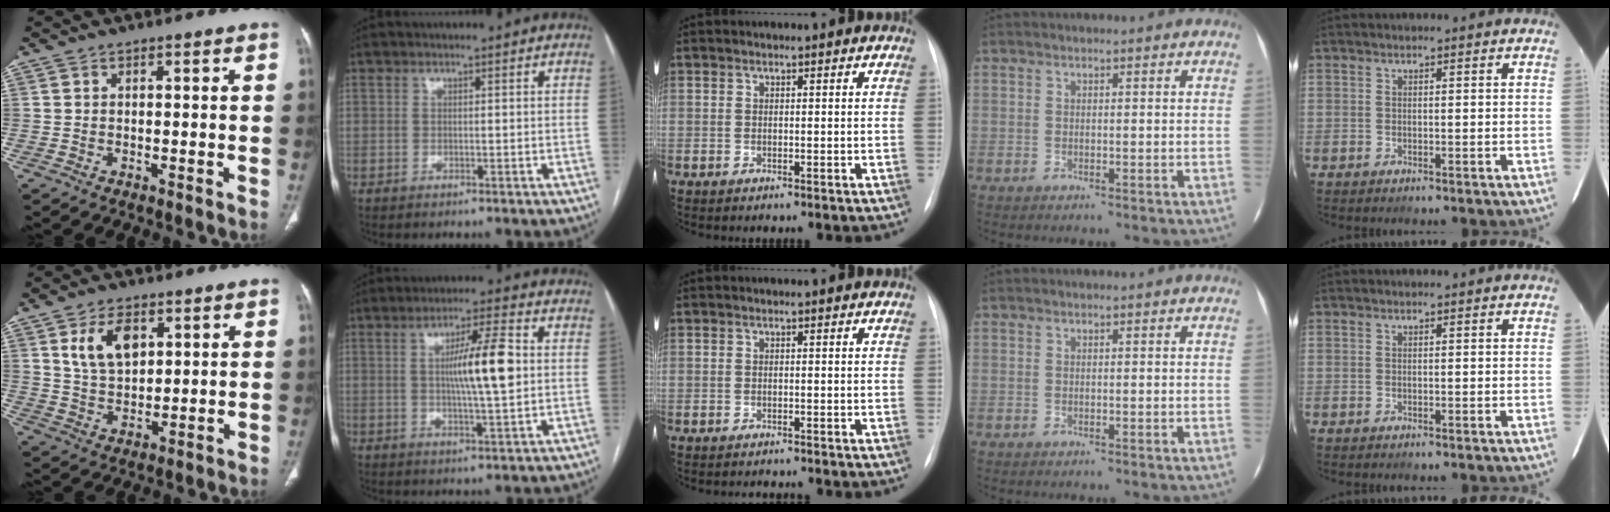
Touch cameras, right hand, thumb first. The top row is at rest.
{"thumb": {"total": 8.6, "force": [3.5, 5.1, 6.0], "torque": [-0.093, -0.015, 0.072]}, "index": {"total": 9.2, "force": [0.8, 0.6, 9.1], "torque": [-0.155, 0.004, 0.012]}, "middle": {"total": 1.3, "force": [-1.3, 0.0, 0.1], "torque": [0.000, -0.006, -0.013]}}